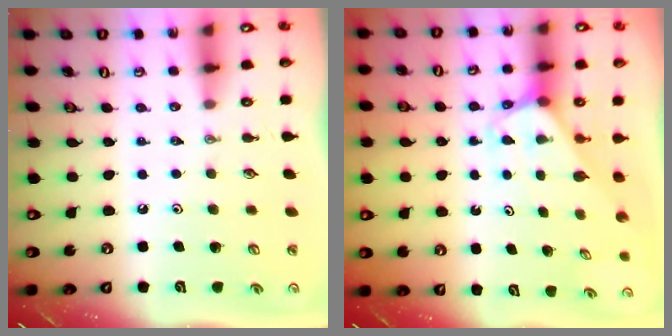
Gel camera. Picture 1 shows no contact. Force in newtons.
{"total": 2.4, "press": 2.4, "slide": 0.2}